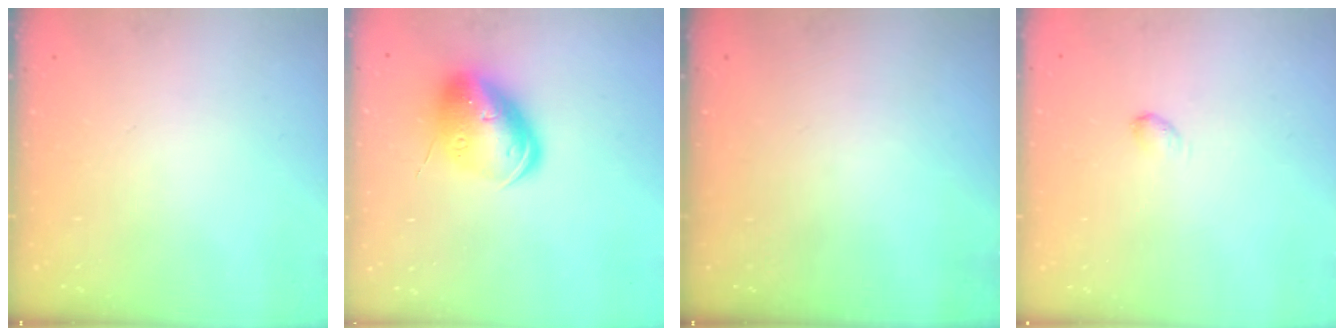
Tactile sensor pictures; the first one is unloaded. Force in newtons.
{"total": 14.1, "press": 13.9, "slide": 2.4}
{"total": 0.0}
{"total": 2.7, "press": 2.7, "slide": 0.5}